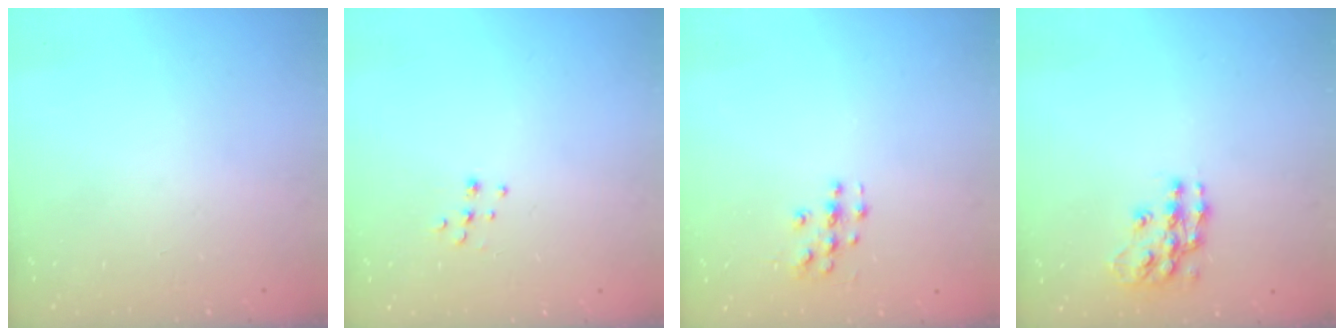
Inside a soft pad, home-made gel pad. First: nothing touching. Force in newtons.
{"total": 7.0, "press": 6.9, "slide": 0.6}
{"total": 3.6, "press": 3.6, "slide": 0.3}
{"total": 11.8, "press": 11.7, "slide": 0.6}